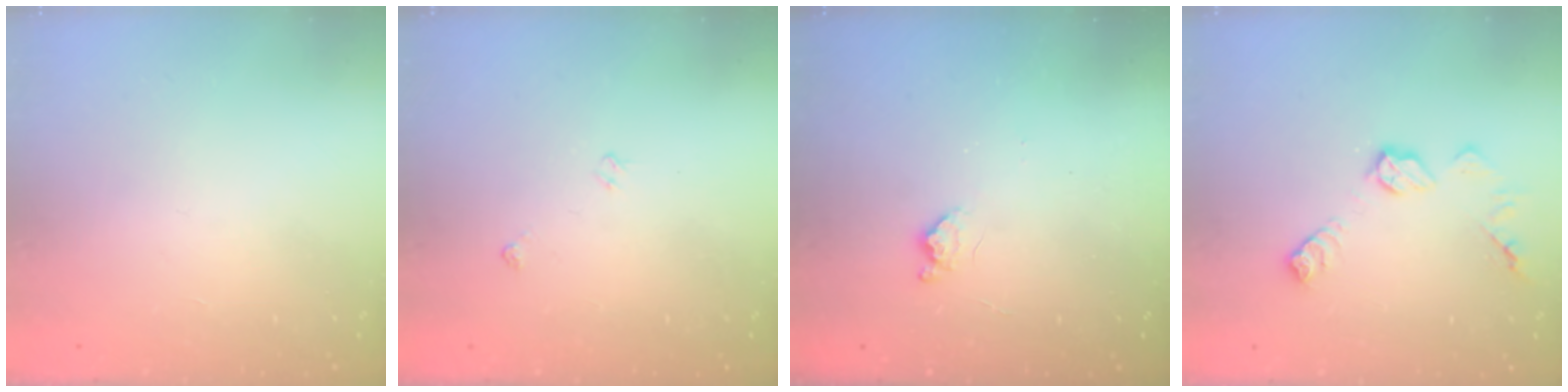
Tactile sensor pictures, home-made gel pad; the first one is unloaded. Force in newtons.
{"total": 3.7, "press": 3.7, "slide": 0.6}
{"total": 6.2, "press": 6.1, "slide": 0.8}
{"total": 9.1, "press": 9.1, "slide": 0.2}